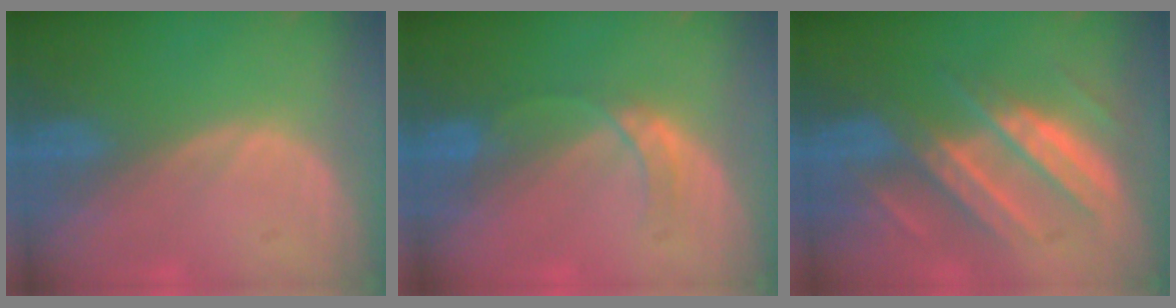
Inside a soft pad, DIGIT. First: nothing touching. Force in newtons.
{"total": 3.0, "press": 3.0, "slide": 0.3}
{"total": 8.6, "press": 8.6, "slide": 0.5}